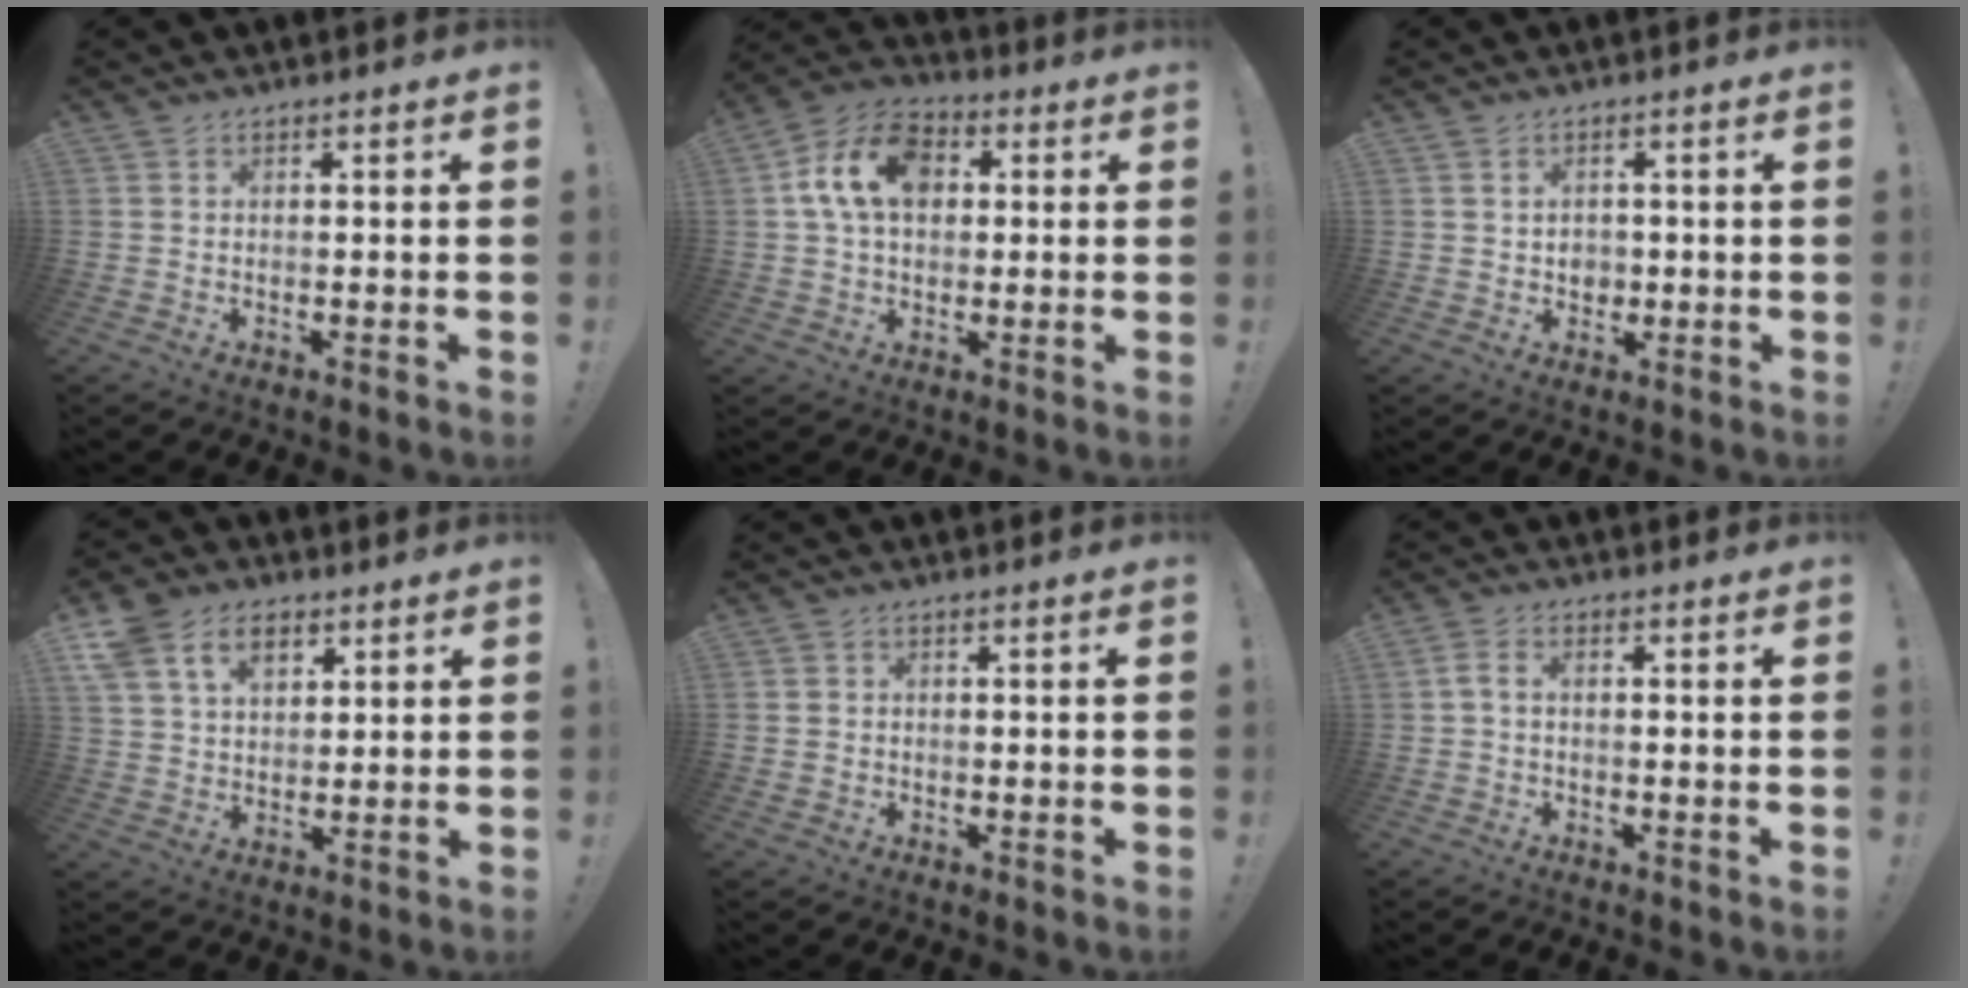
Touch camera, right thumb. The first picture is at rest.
{"total": 14.4, "force": [3.5, 10.2, 9.5], "torque": [-0.158, 0.011, 0.069]}
{"total": 3.2, "force": [0.4, 3.0, 0.8], "torque": [-0.009, -0.002, 0.005]}
{"total": 12.3, "force": [6.3, 8.6, 6.2], "torque": [-0.106, -0.010, 0.123]}
{"total": 1.7, "force": [-0.2, 1.7, 0.3], "torque": [0.004, 0.000, -0.005]}
{"total": 2.7, "force": [-0.1, 1.8, 2.0], "torque": [-0.051, 0.009, -0.001]}